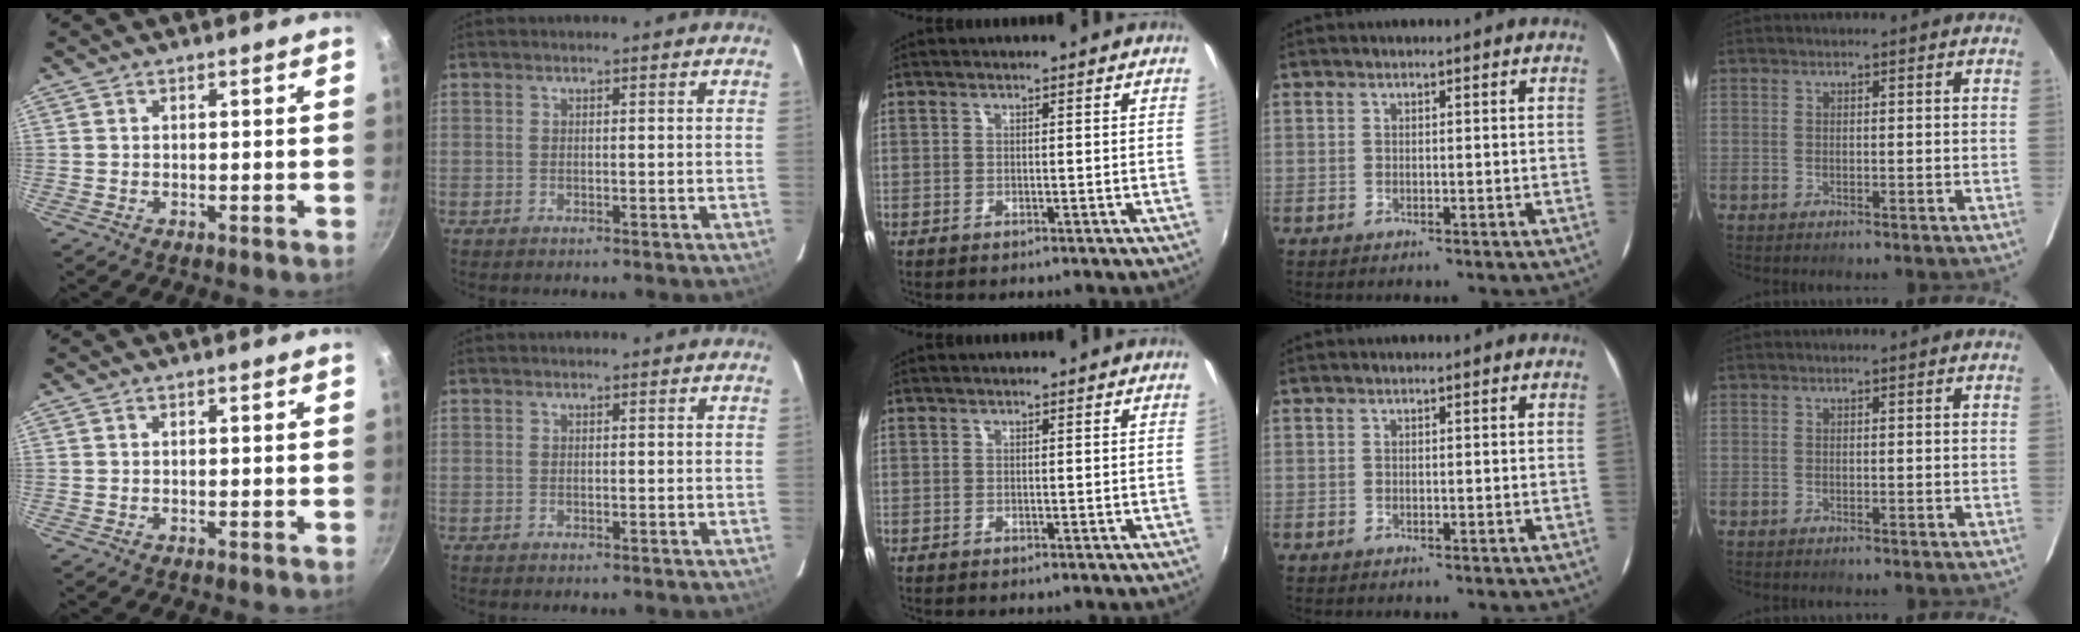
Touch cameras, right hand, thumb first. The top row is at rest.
{}